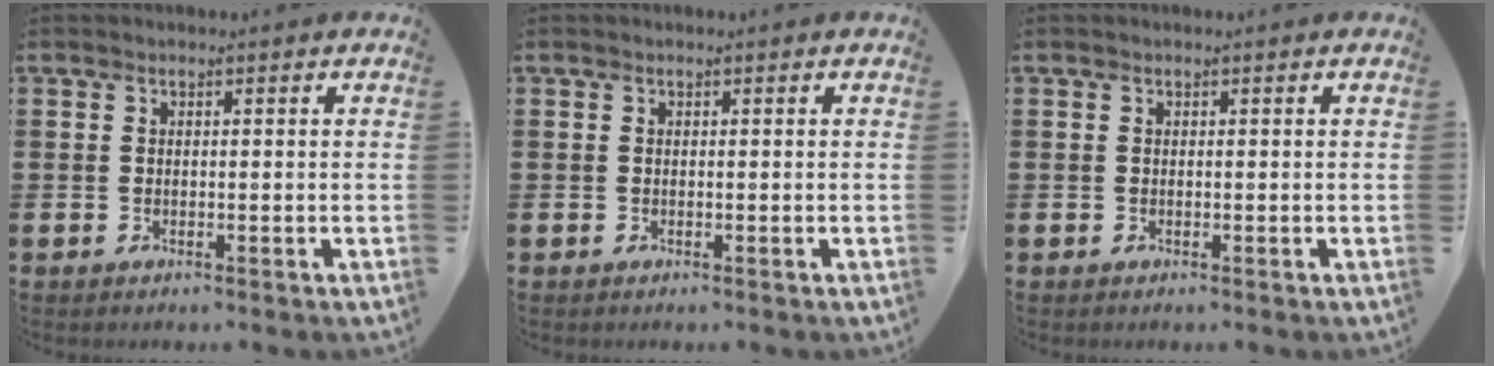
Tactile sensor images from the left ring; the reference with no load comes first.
{"total": 0.0}
{"total": 0.0}